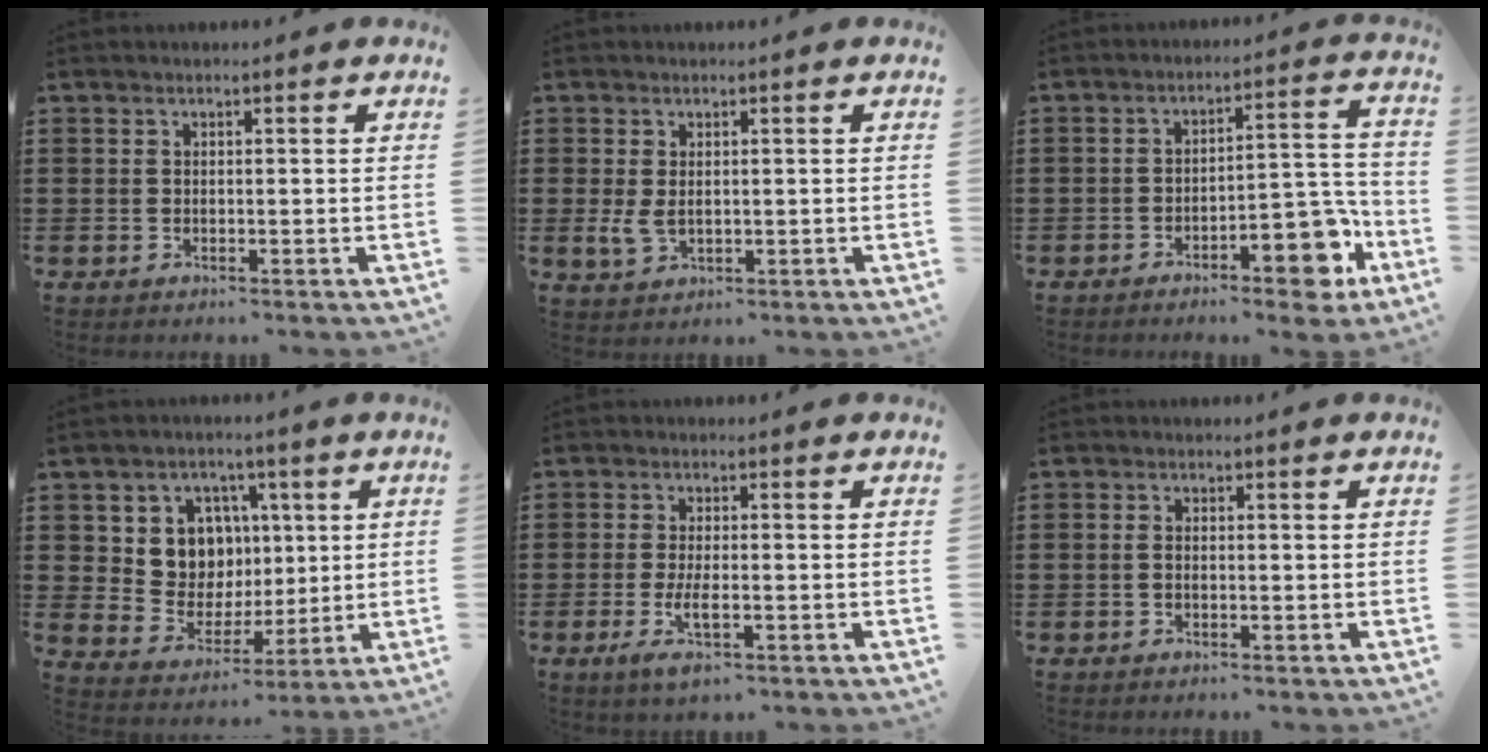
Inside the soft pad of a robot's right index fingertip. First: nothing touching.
{"total": 2.9, "force": [0.1, 1.7, 2.3], "torque": [-0.060, -0.001, -0.002]}
{"total": 8.6, "force": [-5.3, 2.6, 6.2], "torque": [-0.072, 0.003, -0.093]}
{"total": 9.0, "force": [2.9, 8.1, 2.6], "torque": [-0.082, -0.003, 0.058]}
{"total": 4.7, "force": [-1.5, 1.3, 4.2], "torque": [-0.090, -0.011, -0.030]}
{"total": 1.0, "force": [-0.4, 0.4, 0.9], "torque": [-0.025, -0.004, -0.009]}